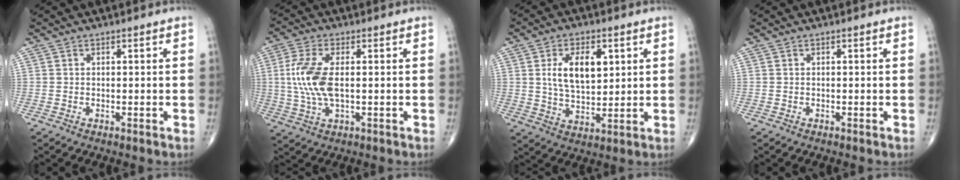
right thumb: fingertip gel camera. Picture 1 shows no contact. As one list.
[{"total": 9.5, "force": [0.5, 4.3, 8.5], "torque": [-0.199, -0.002, 0.012]}, {"total": 10.4, "force": [2.8, 5.7, 8.3], "torque": [-0.123, -0.013, 0.054]}, {"total": 0.0}]